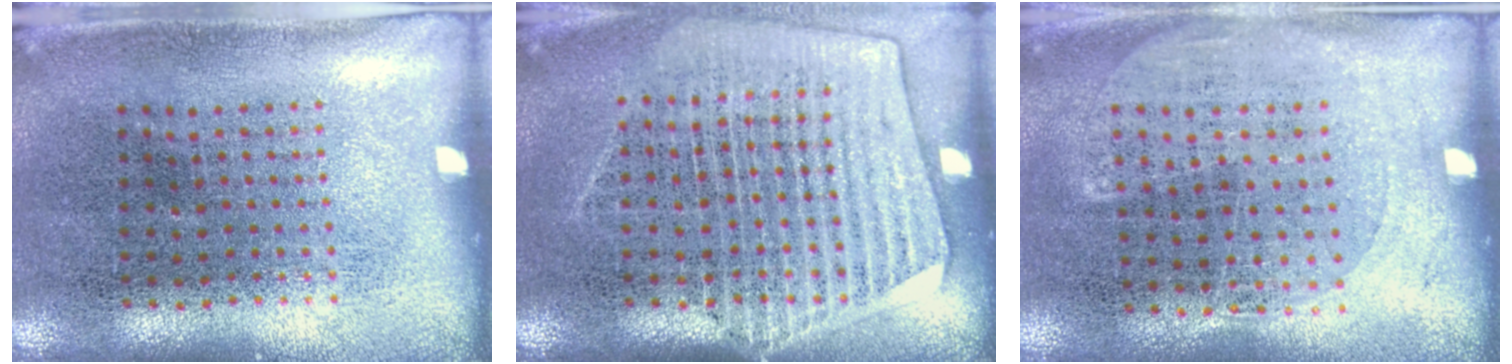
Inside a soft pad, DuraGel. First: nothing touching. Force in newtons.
{"total": 1.6, "press": 1.4, "slide": 0.7}
{"total": 1.3, "press": 1.0, "slide": 0.7}